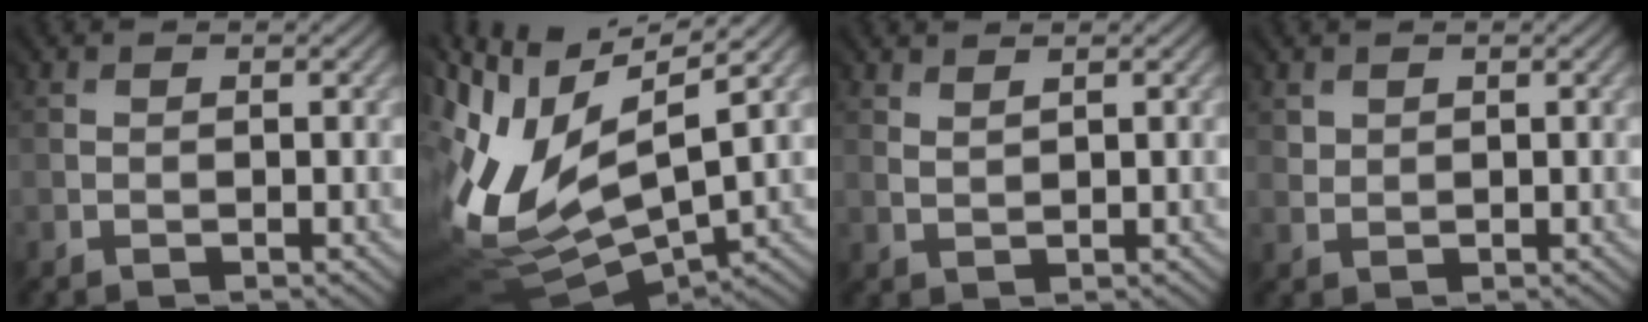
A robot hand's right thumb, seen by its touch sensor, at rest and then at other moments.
{"total": 13.1, "force": [3.1, 5.8, 11.3], "torque": [-0.261, -0.002, 0.068]}
{"total": 2.3, "force": [2.1, -0.1, -0.9], "torque": [0.016, 0.006, 0.045]}
{"total": 2.7, "force": [2.2, 1.6, -0.3], "torque": [0.009, 0.003, 0.040]}